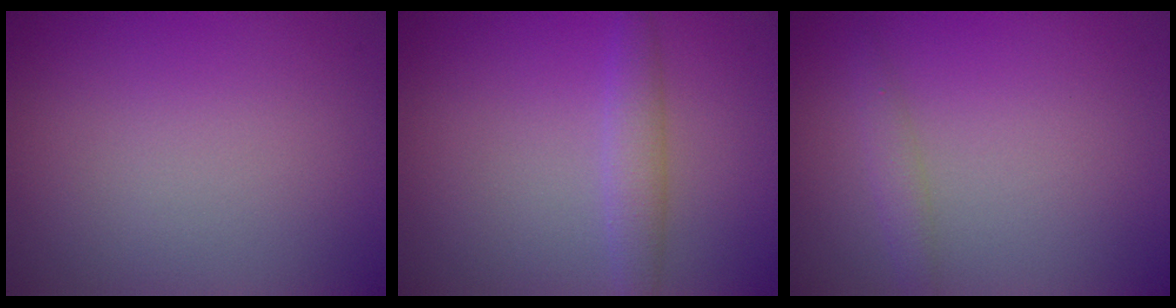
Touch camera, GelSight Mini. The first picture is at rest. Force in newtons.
{"total": 2.1, "press": 2.1, "slide": 0.1}
{"total": 1.2, "press": 1.2, "slide": 0.1}